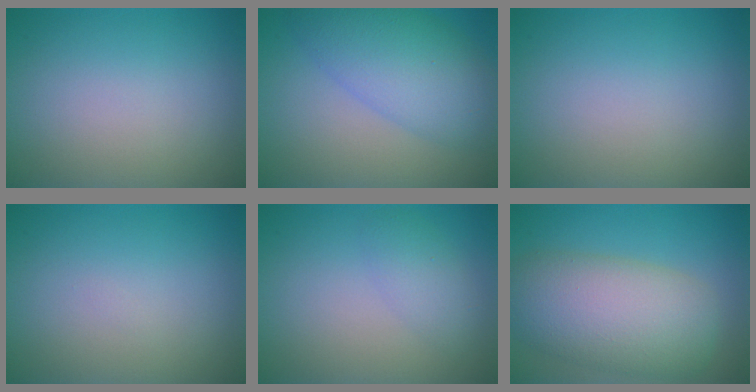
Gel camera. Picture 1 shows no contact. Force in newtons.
{"total": 7.0, "press": 7.0, "slide": 0.2}
{"total": 0.0}
{"total": 0.0}
{"total": 2.0, "press": 2.0, "slide": 0.2}
{"total": 8.9, "press": 8.8, "slide": 0.7}